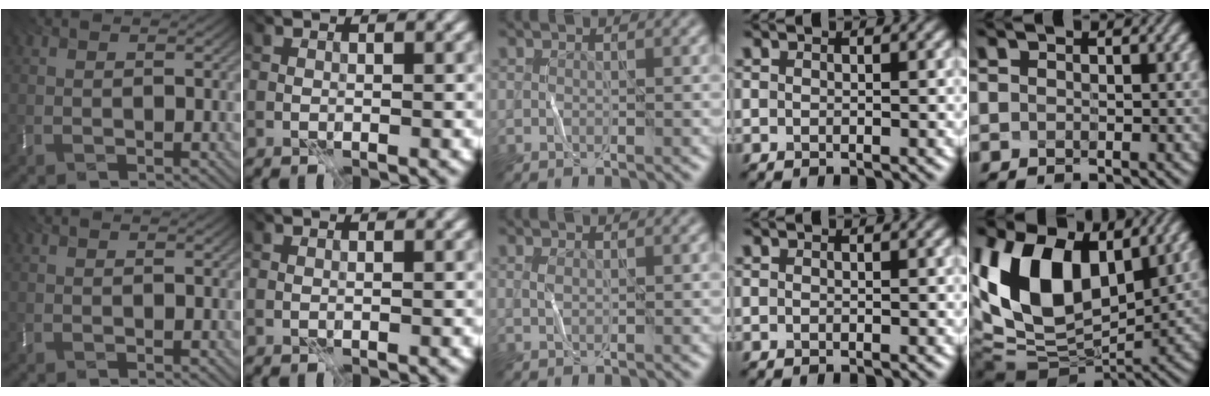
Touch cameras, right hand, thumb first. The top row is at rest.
{"little": {"total": 13.7, "force": [4.0, 7.9, 10.5], "torque": [-0.229, 0.009, 0.072]}}